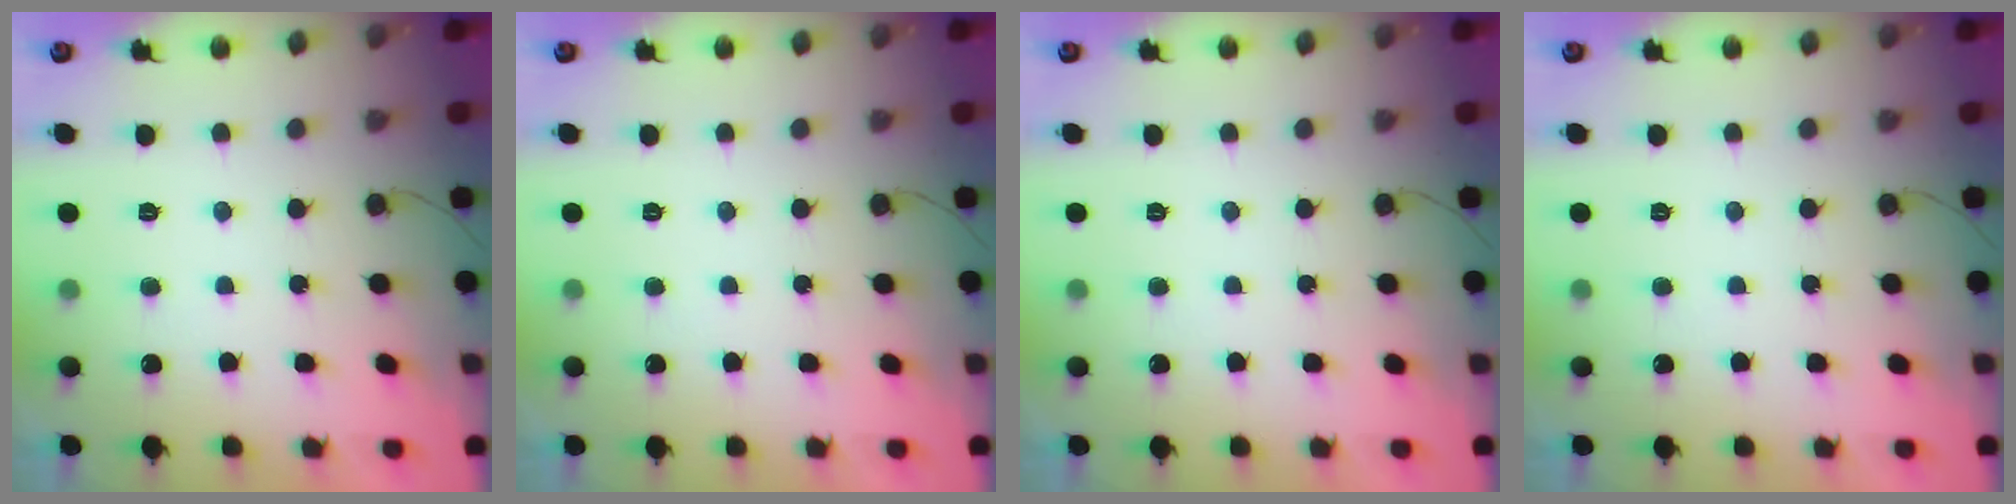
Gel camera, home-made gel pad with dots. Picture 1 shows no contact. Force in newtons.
{"total": 0.0}
{"total": 0.0}
{"total": 0.0}